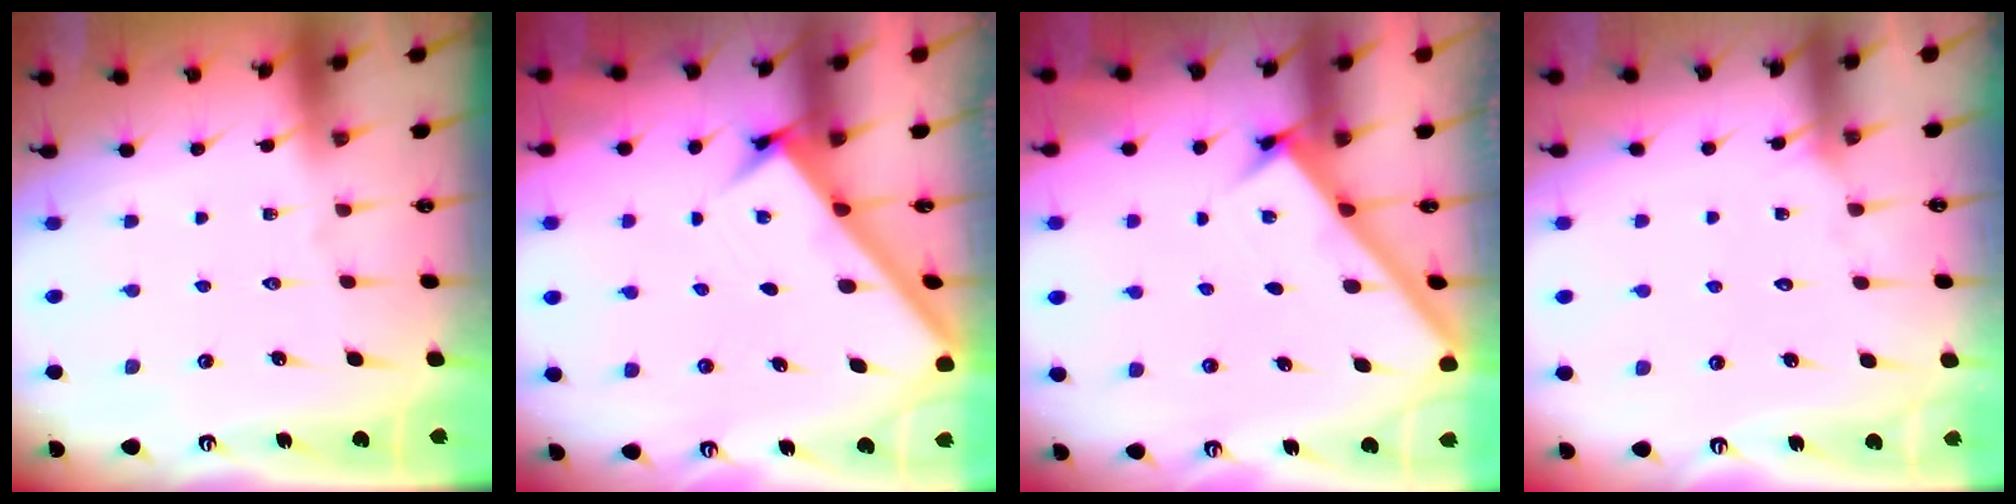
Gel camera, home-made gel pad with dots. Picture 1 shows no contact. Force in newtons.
{"total": 2.8, "press": 2.8, "slide": 0.3}
{"total": 2.8, "press": 2.8, "slide": 0.4}
{"total": 3.0, "press": 3.0, "slide": 0.3}